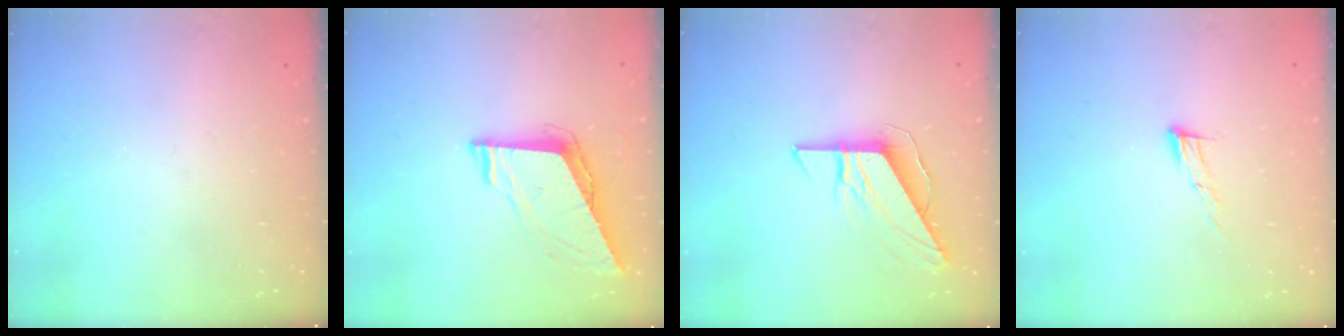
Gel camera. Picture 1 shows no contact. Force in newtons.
{"total": 7.5, "press": 7.5, "slide": 0.5}
{"total": 8.3, "press": 8.3, "slide": 0.7}
{"total": 8.1, "press": 7.9, "slide": 1.6}